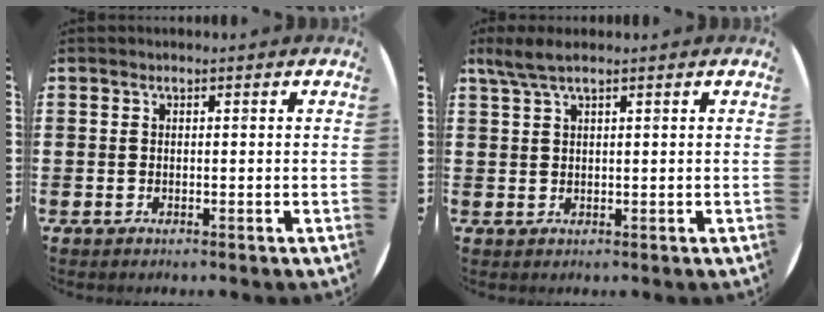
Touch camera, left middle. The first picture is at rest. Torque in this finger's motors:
{"motor_torque": [0.63, -0.53, 0.11, 0.09]}